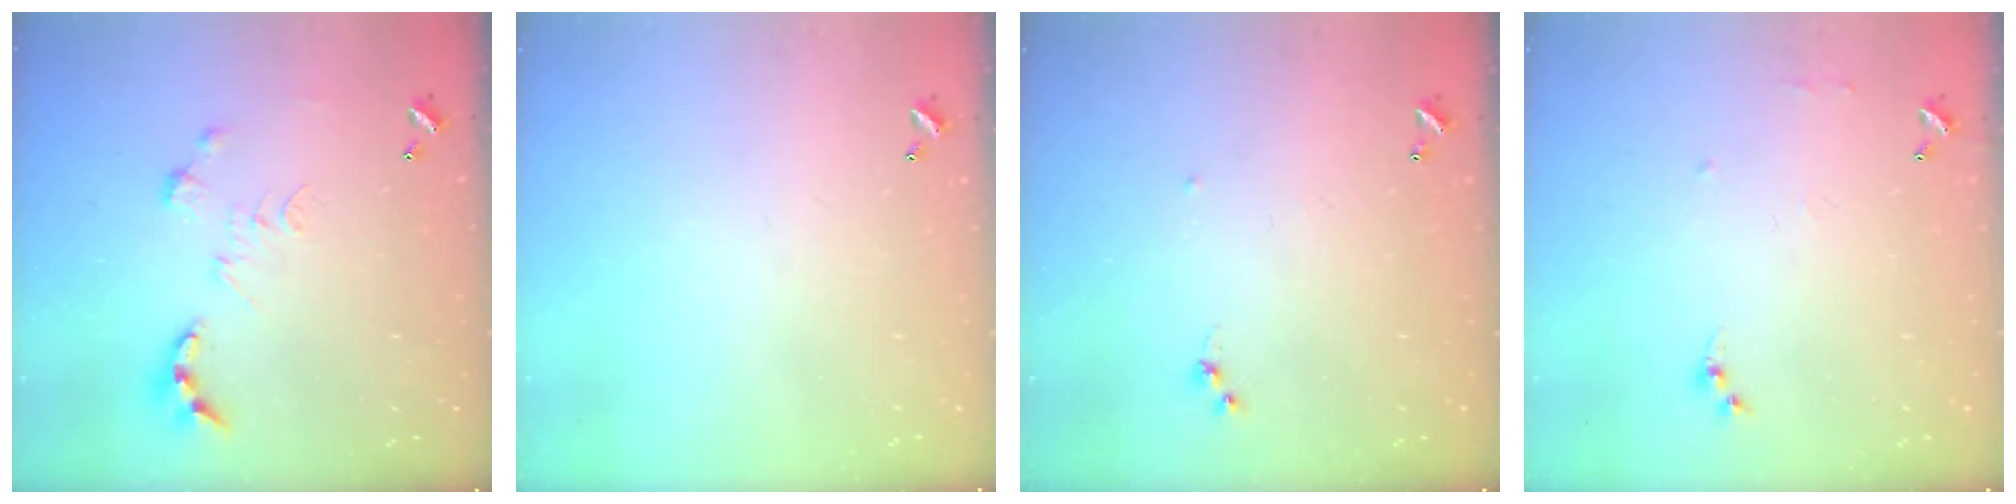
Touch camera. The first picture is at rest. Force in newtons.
{"total": 0.0}
{"total": 6.0, "press": 6.0, "slide": 0.7}
{"total": 6.4, "press": 6.4, "slide": 0.8}